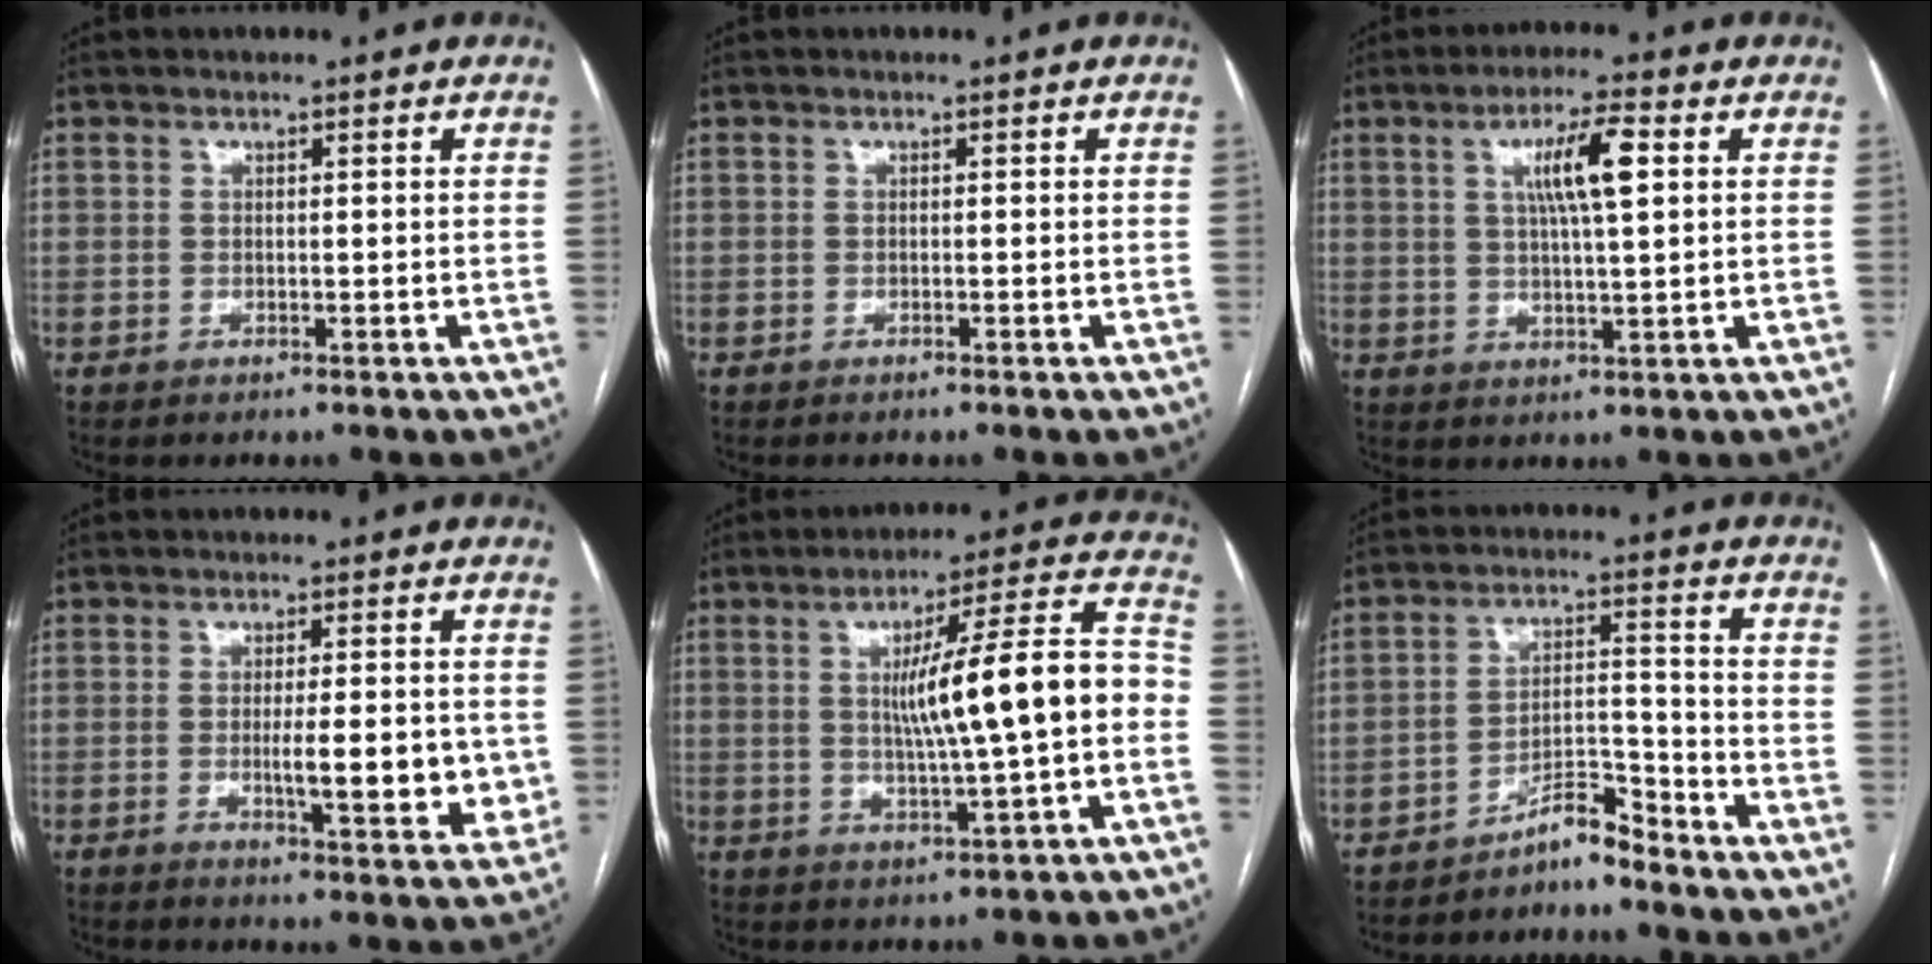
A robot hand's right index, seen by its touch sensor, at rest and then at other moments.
{"total": 0.0}
{"total": 7.7, "force": [2.4, 0.8, 7.3], "torque": [-0.133, 0.008, 0.042]}
{"total": 9.3, "force": [-0.8, 2.2, 8.9], "torque": [-0.120, -0.013, -0.006]}
{"total": 14.2, "force": [-0.5, 0.6, 14.2], "torque": [-0.215, 0.022, -0.006]}
{"total": 4.9, "force": [-4.6, 0.8, 1.7], "torque": [-0.017, 0.011, -0.083]}